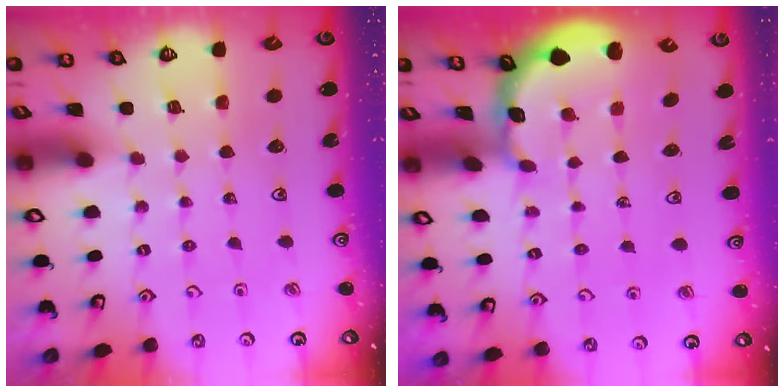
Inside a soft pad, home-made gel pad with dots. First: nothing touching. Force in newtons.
{"total": 1.8, "press": 1.8, "slide": 0.3}